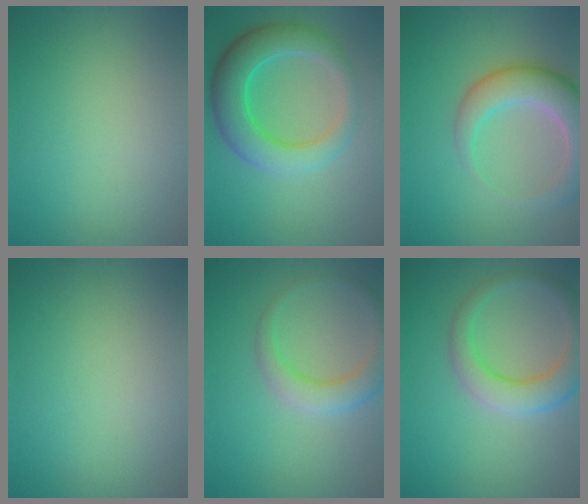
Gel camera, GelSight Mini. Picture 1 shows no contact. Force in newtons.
{"total": 6.9, "press": 6.9, "slide": 0.3}
{"total": 7.0, "press": 7.0, "slide": 0.7}
{"total": 0.0}
{"total": 4.0, "press": 4.0, "slide": 0.3}
{"total": 5.4, "press": 5.4, "slide": 0.4}